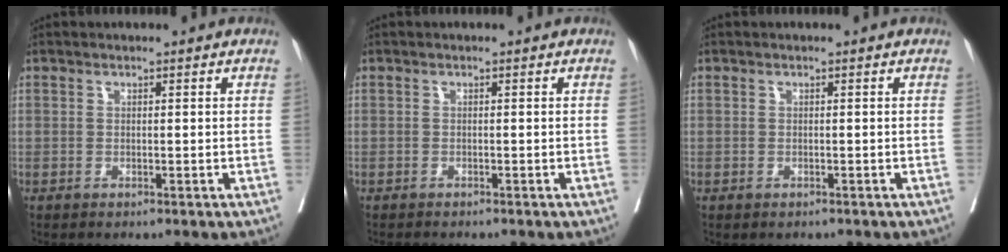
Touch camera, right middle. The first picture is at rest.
{"total": 2.0, "force": [-1.8, 0.3, 0.7], "torque": [-0.012, -0.004, -0.024]}
{"total": 0.6, "force": [-0.5, 0.3, 0.1], "torque": [-0.006, 0.001, -0.007]}